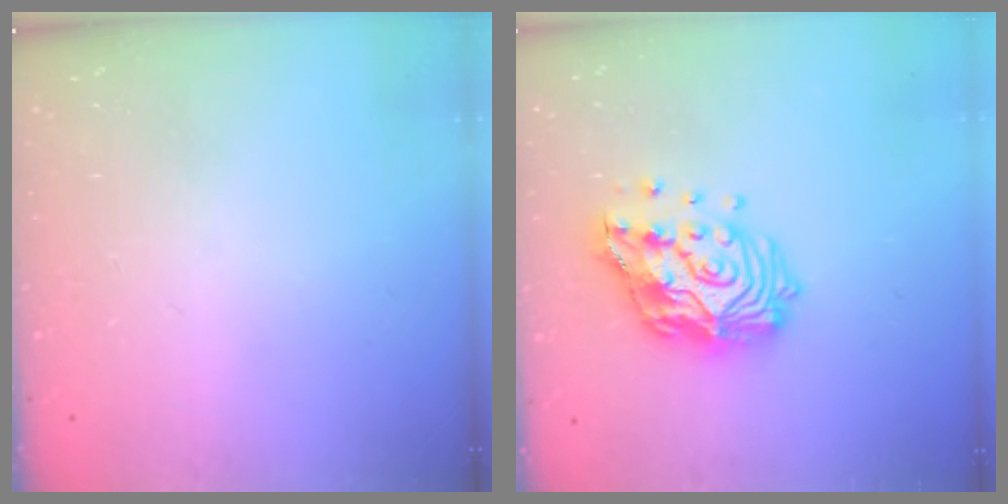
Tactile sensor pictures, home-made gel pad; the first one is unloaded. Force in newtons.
{"total": 16.3, "press": 16.2, "slide": 1.6}